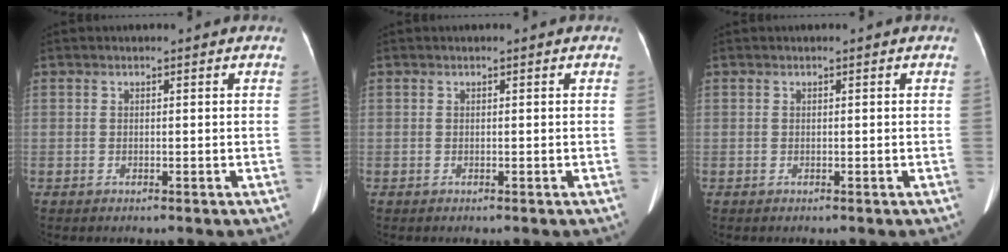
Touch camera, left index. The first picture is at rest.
{"total": 0.0}
{"total": 0.0}